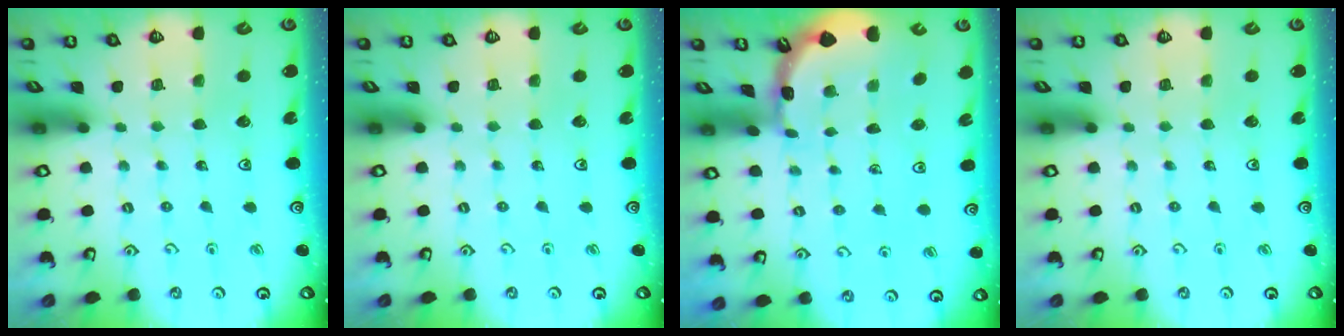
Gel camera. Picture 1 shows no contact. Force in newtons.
{"total": 0.0}
{"total": 1.7, "press": 1.7, "slide": 0.1}
{"total": 0.0}